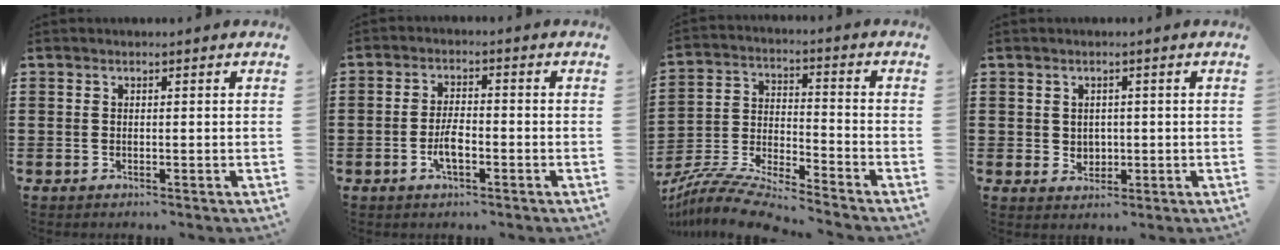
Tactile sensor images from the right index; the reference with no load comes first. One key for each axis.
{"total": 4.2, "fx": -1.7, "fy": 1.5, "fz": 3.5, "tx": -0.073, "ty": 0.001, "tz": -0.034}
{"total": 8.5, "fx": -8.1, "fy": 0.1, "fz": 2.5, "tx": -0.067, "ty": -0.004, "tz": -0.166}
{"total": 2.0, "fx": 0.4, "fy": 1.9, "fz": 0.6, "tx": -0.018, "ty": 0.010, "tz": 0.006}